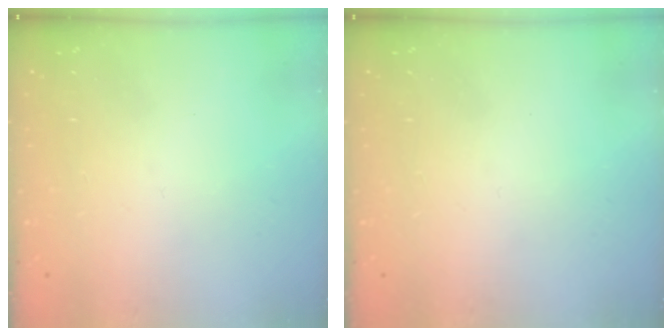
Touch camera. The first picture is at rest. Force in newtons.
{"total": 0.0}